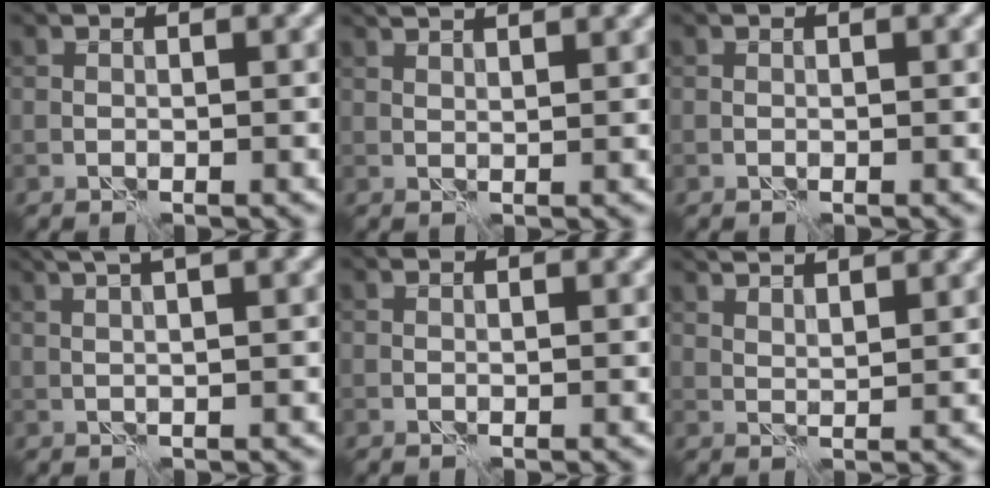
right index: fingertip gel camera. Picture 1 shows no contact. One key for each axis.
{"total": 5.3, "fx": 3.7, "fy": 1.9, "fz": 3.3, "tx": -0.031, "ty": 0.037, "tz": 0.027}
{"total": 0.0}
{"total": 5.3, "fx": 3.0, "fy": 1.4, "fz": 4.1, "tx": -0.047, "ty": 0.023, "tz": 0.022}
{"total": 0.0}
{"total": 5.4, "fx": 4.2, "fy": 1.6, "fz": 3.0, "tx": -0.034, "ty": 0.025, "tz": 0.042}